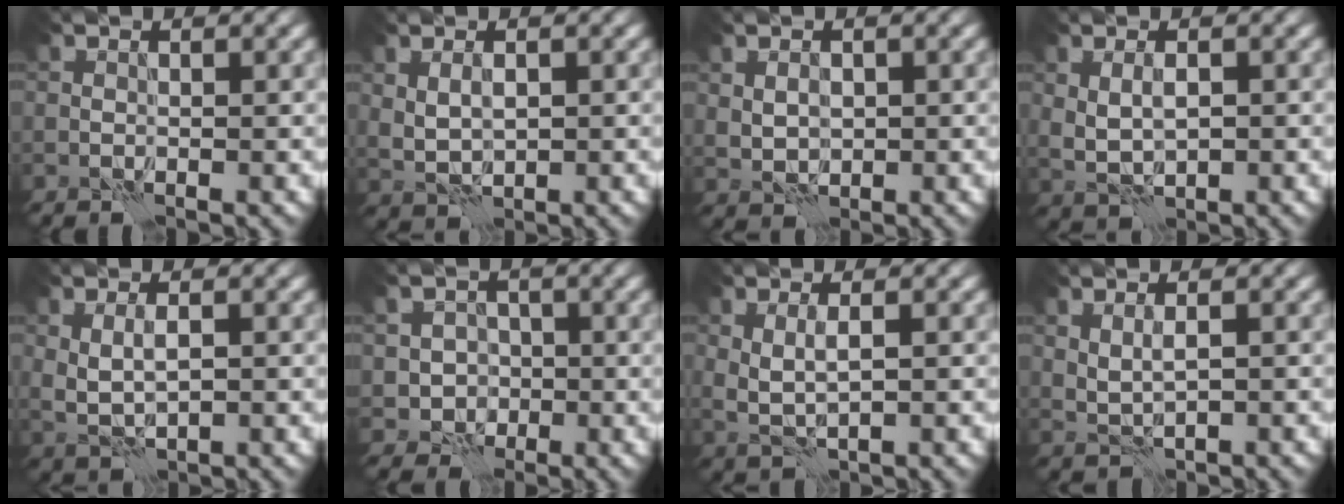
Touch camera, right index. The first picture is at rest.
{"total": 2.3, "force": [0.2, 1.3, 1.9], "torque": [-0.039, -0.002, 0.008]}
{"total": 2.0, "force": [0.1, 1.5, 1.4], "torque": [-0.027, -0.004, 0.005]}
{"total": 2.5, "force": [0.0, 1.3, 2.1], "torque": [-0.041, -0.002, 0.005]}
{"total": 2.3, "force": [0.2, 0.9, 2.1], "torque": [-0.045, -0.002, 0.006]}
{"total": 2.6, "force": [-0.7, 2.4, 0.6], "torque": [0.006, 0.000, -0.022]}
{"total": 1.9, "force": [0.2, 0.3, 1.8], "torque": [-0.040, -0.004, 0.006]}
{"total": 1.6, "force": [0.4, 0.5, 1.5], "torque": [-0.027, -0.002, 0.011]}